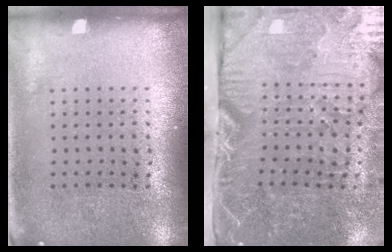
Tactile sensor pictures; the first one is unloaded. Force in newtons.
{"total": 5.2, "press": 4.4, "slide": 2.8}